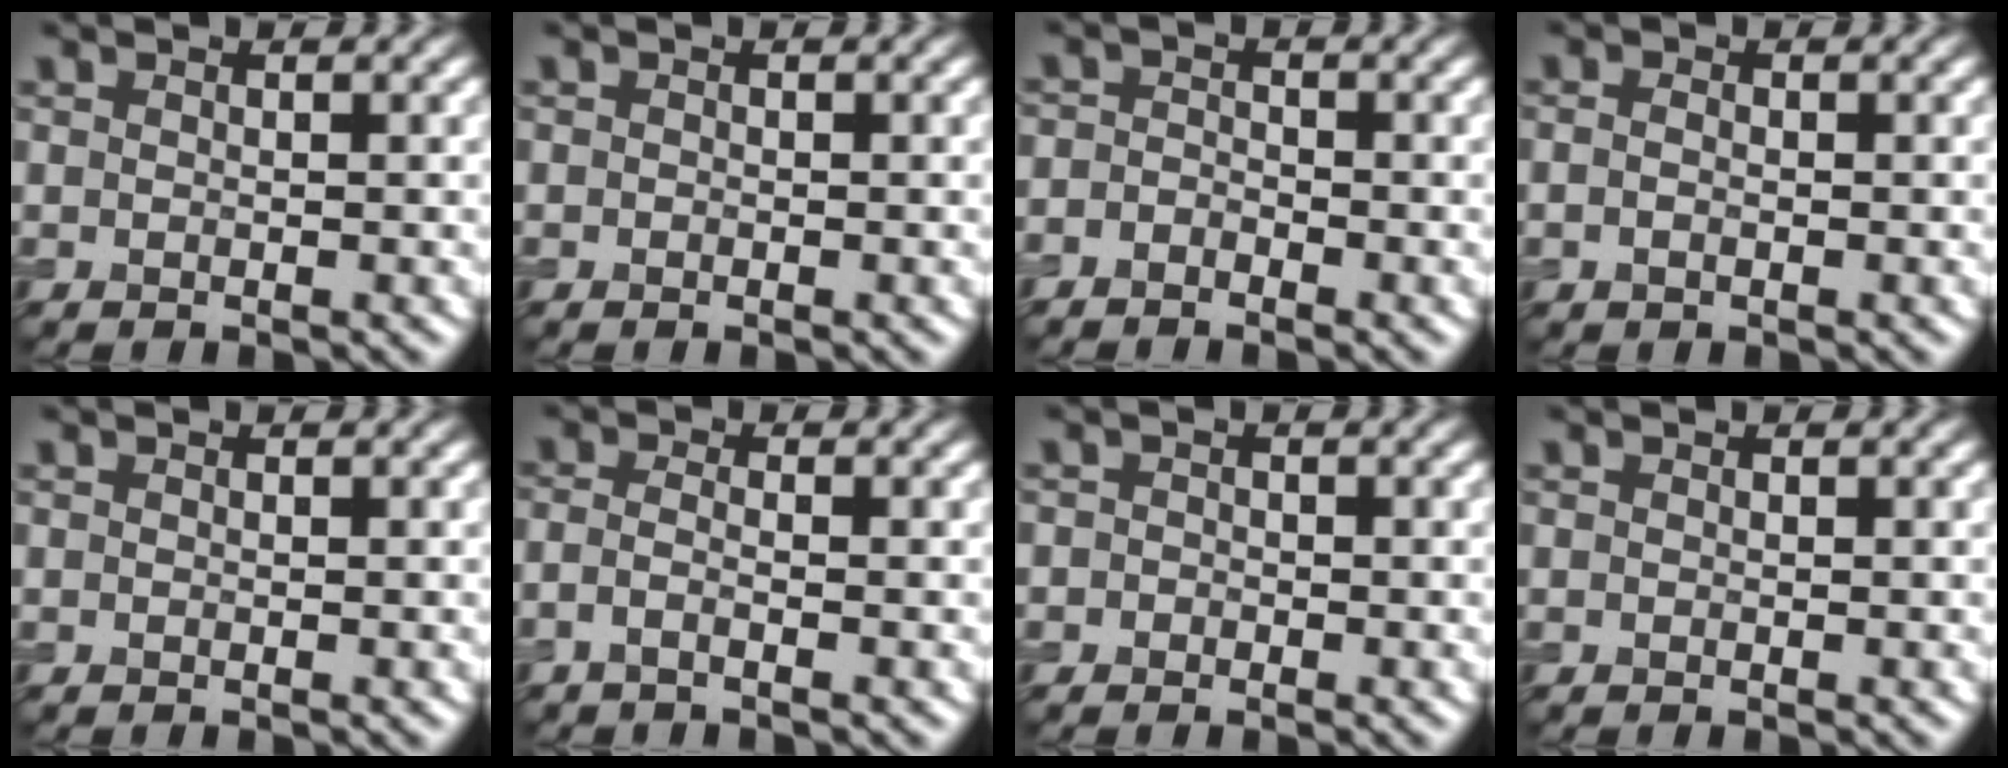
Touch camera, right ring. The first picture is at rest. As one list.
[{"total": 0.0}, {"total": 1.5, "force": [-1.2, 0.9, 0.4], "torque": [0.001, 0.004, -0.030]}, {"total": 1.1, "force": [-0.2, 0.7, 0.8], "torque": [-0.018, -0.001, -0.007]}, {"total": 0.0}, {"total": 1.5, "force": [-0.9, 0.4, 1.1], "torque": [-0.025, -0.003, -0.024]}, {"total": 1.0, "force": [-0.2, 0.9, 0.3], "torque": [0.006, -0.003, -0.014]}, {"total": 0.0}]